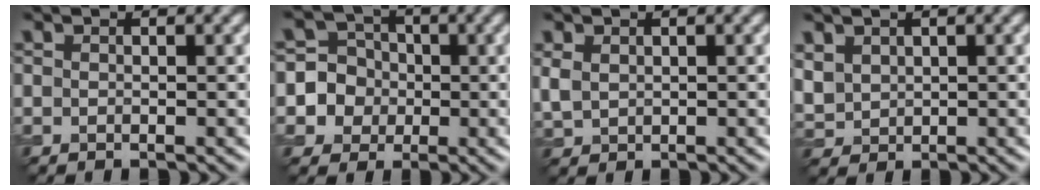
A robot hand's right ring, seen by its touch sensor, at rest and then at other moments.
{"total": 5.9, "force": [-0.8, 5.8, 0.3], "torque": [0.005, 0.035, -0.036]}
{"total": 1.0, "force": [0.5, 0.8, 0.2], "torque": [-0.016, 0.008, 0.022]}
{"total": 1.6, "force": [1.2, 1.1, 0.0], "torque": [-0.013, 0.008, 0.036]}